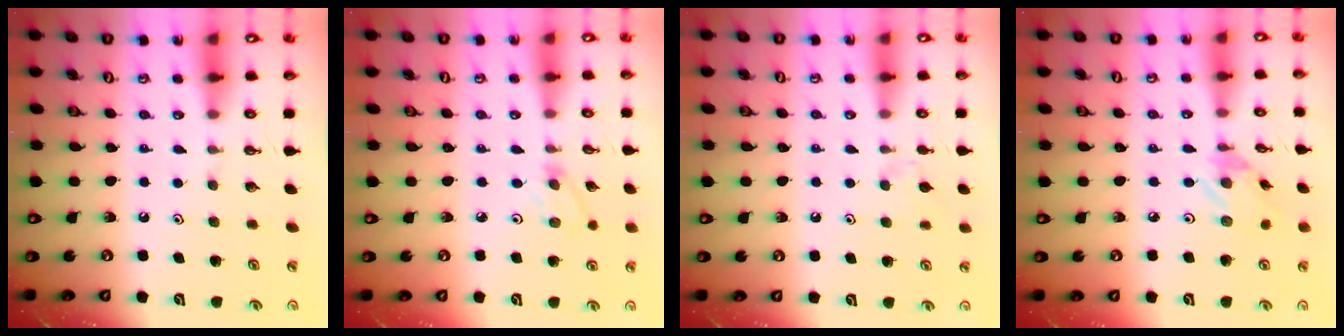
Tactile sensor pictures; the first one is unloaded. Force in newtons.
{"total": 3.1, "press": 3.1, "slide": 0.4}
{"total": 3.7, "press": 3.6, "slide": 0.6}
{"total": 2.7, "press": 2.7, "slide": 0.1}